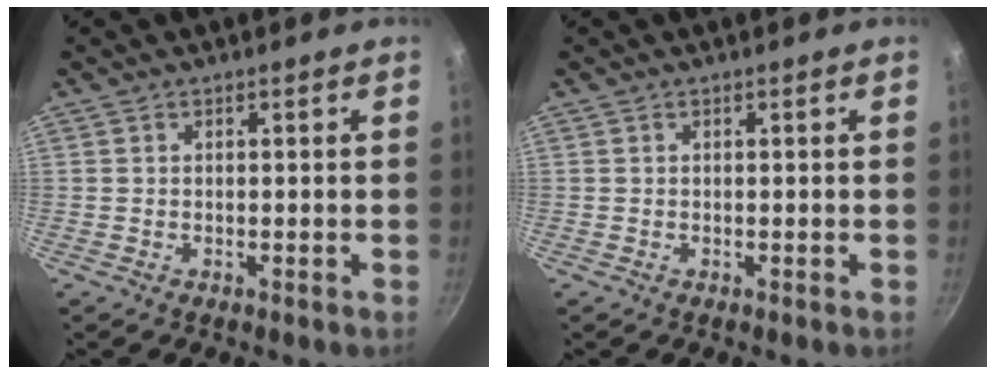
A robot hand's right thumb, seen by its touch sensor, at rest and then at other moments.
{"total": 0.0}